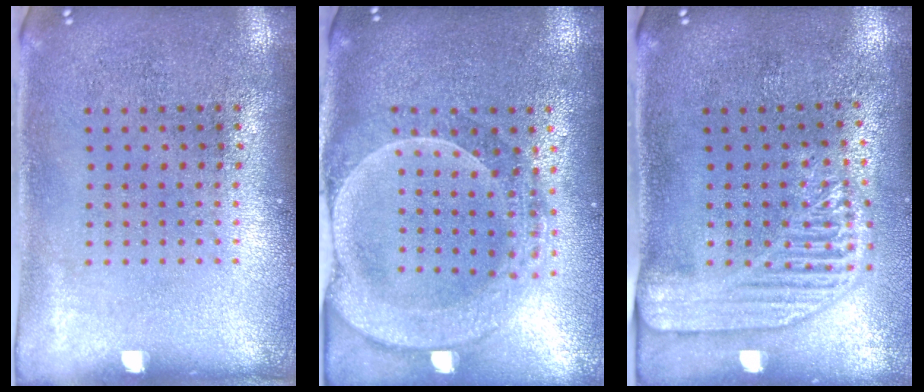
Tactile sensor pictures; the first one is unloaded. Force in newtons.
{"total": 2.4, "press": 2.2, "slide": 1.1}
{"total": 2.2, "press": 1.9, "slide": 1.2}